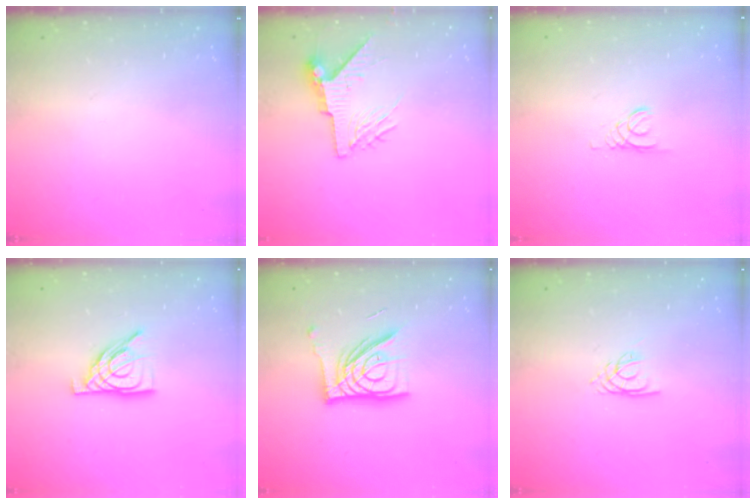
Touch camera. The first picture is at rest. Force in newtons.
{"total": 7.2, "press": 7.2, "slide": 0.9}
{"total": 1.5, "press": 1.5, "slide": 0.1}
{"total": 11.1, "press": 11.0, "slide": 1.0}
{"total": 14.7, "press": 14.6, "slide": 1.7}
{"total": 2.1, "press": 2.1, "slide": 0.1}